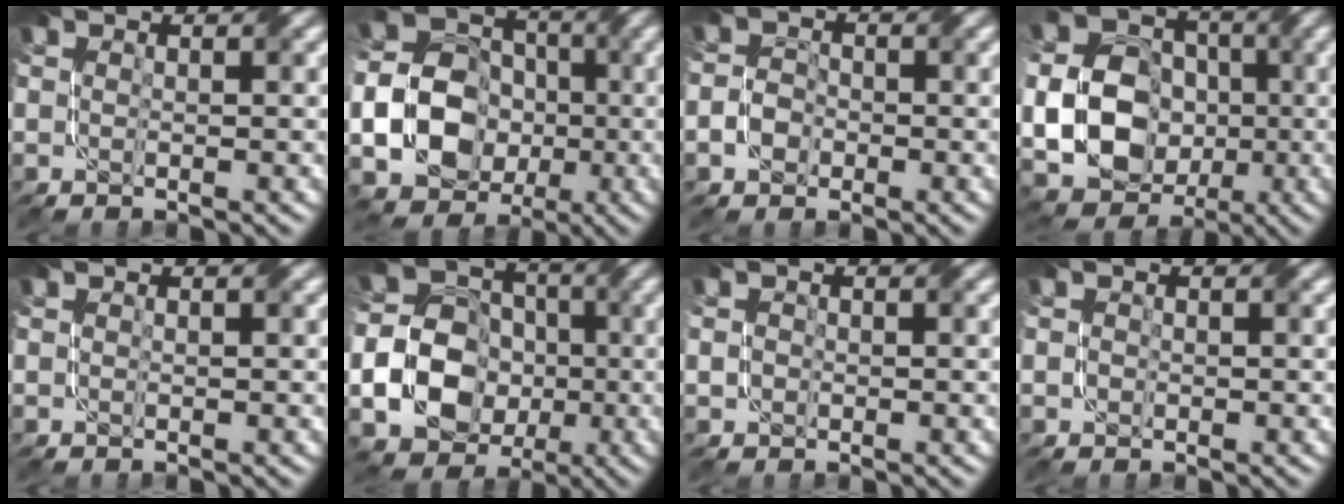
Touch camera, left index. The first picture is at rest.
{"total": 15.5, "force": [-4.2, 13.4, 6.6], "torque": [-0.135, -0.024, -0.094]}
{"total": 2.1, "force": [-1.6, 1.2, 0.7], "torque": [-0.005, -0.001, -0.040]}
{"total": 14.4, "force": [-2.5, 12.0, 7.5], "torque": [-0.155, -0.021, -0.055]}
{"total": 0.0}
{"total": 13.2, "force": [-3.8, 11.3, 5.7], "torque": [-0.109, -0.020, -0.086]}
{"total": 1.0, "force": [-0.6, 0.7, 0.3], "torque": [-0.004, -0.001, -0.016]}
{"total": 0.7, "force": [-0.4, 0.5, 0.1], "torque": [-0.003, -0.005, -0.012]}